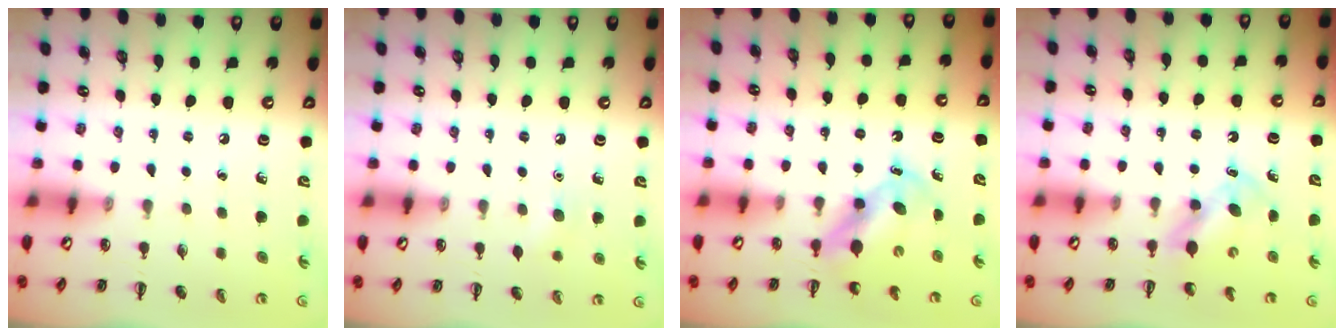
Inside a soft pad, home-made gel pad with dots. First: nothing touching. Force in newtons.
{"total": 4.5, "press": 4.3, "slide": 1.2}
{"total": 5.7, "press": 5.6, "slide": 0.9}
{"total": 6.1, "press": 6.0, "slide": 0.7}